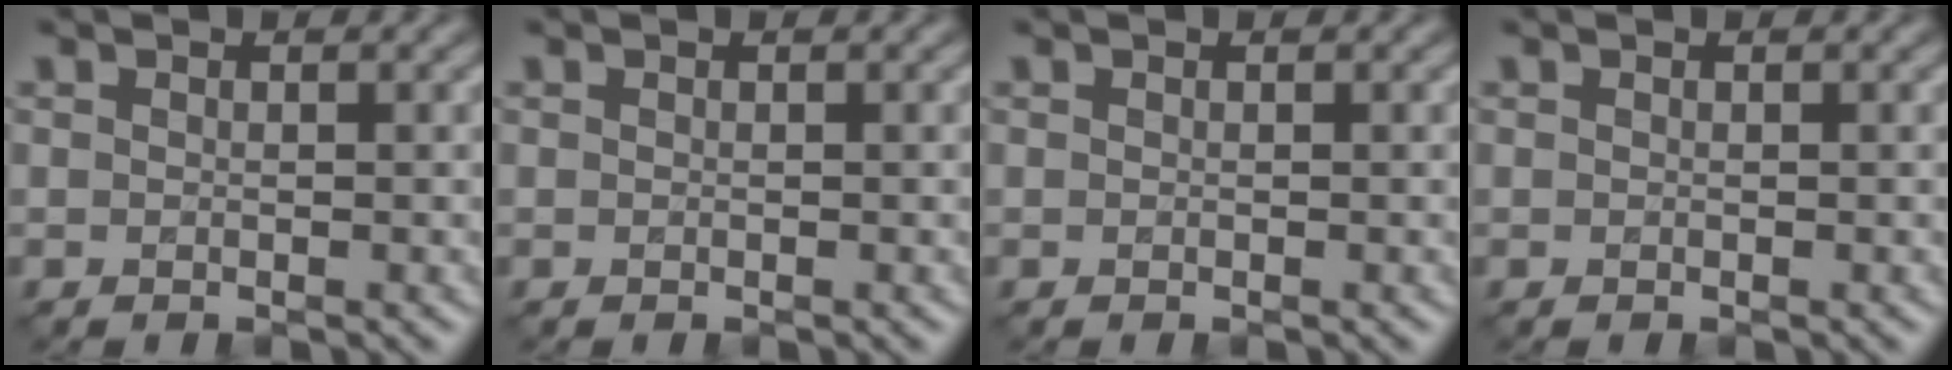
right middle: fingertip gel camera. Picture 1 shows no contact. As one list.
[{"total": 0.0}, {"total": 0.0}, {"total": 0.0}]